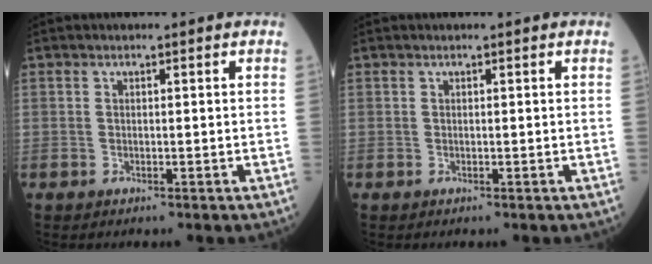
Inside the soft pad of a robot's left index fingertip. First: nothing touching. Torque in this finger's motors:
{"motor_torque": [0.00, 0.00, 0.00, 0.00]}